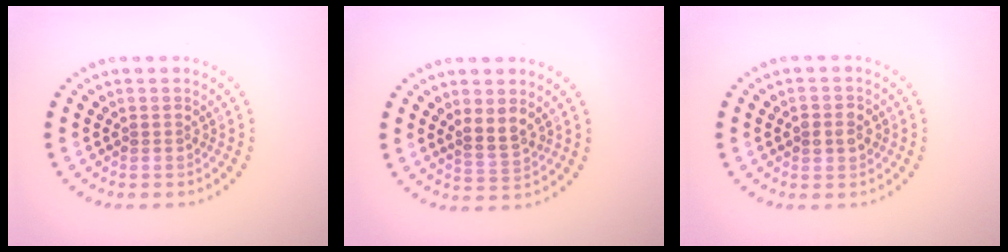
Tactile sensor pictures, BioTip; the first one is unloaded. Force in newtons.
{"total": 2.4, "press": 2.2, "slide": 0.9}
{"total": 2.1, "press": 2.0, "slide": 0.4}